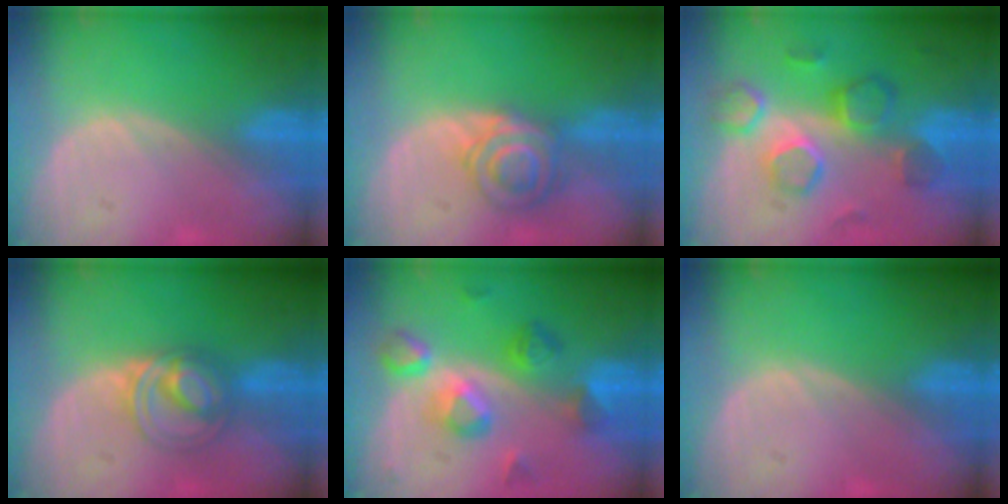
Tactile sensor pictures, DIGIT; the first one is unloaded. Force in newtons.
{"total": 6.5, "press": 5.8, "slide": 3.0}
{"total": 8.7, "press": 8.4, "slide": 2.3}
{"total": 5.8, "press": 5.7, "slide": 1.2}
{"total": 7.7, "press": 7.7, "slide": 0.6}
{"total": 0.0}